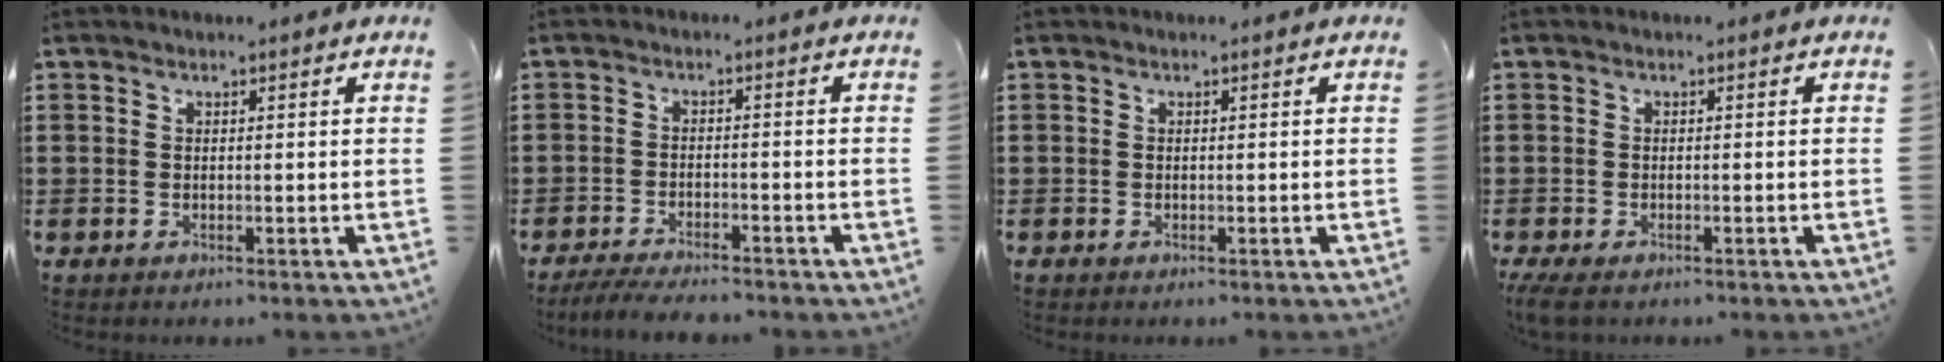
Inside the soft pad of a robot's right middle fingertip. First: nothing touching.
{"total": 3.8, "force": [-3.7, 0.1, 1.0], "torque": [-0.024, -0.005, -0.075]}
{"total": 0.0}
{"total": 1.2, "force": [-0.9, 0.4, 0.6], "torque": [-0.020, -0.004, -0.019]}